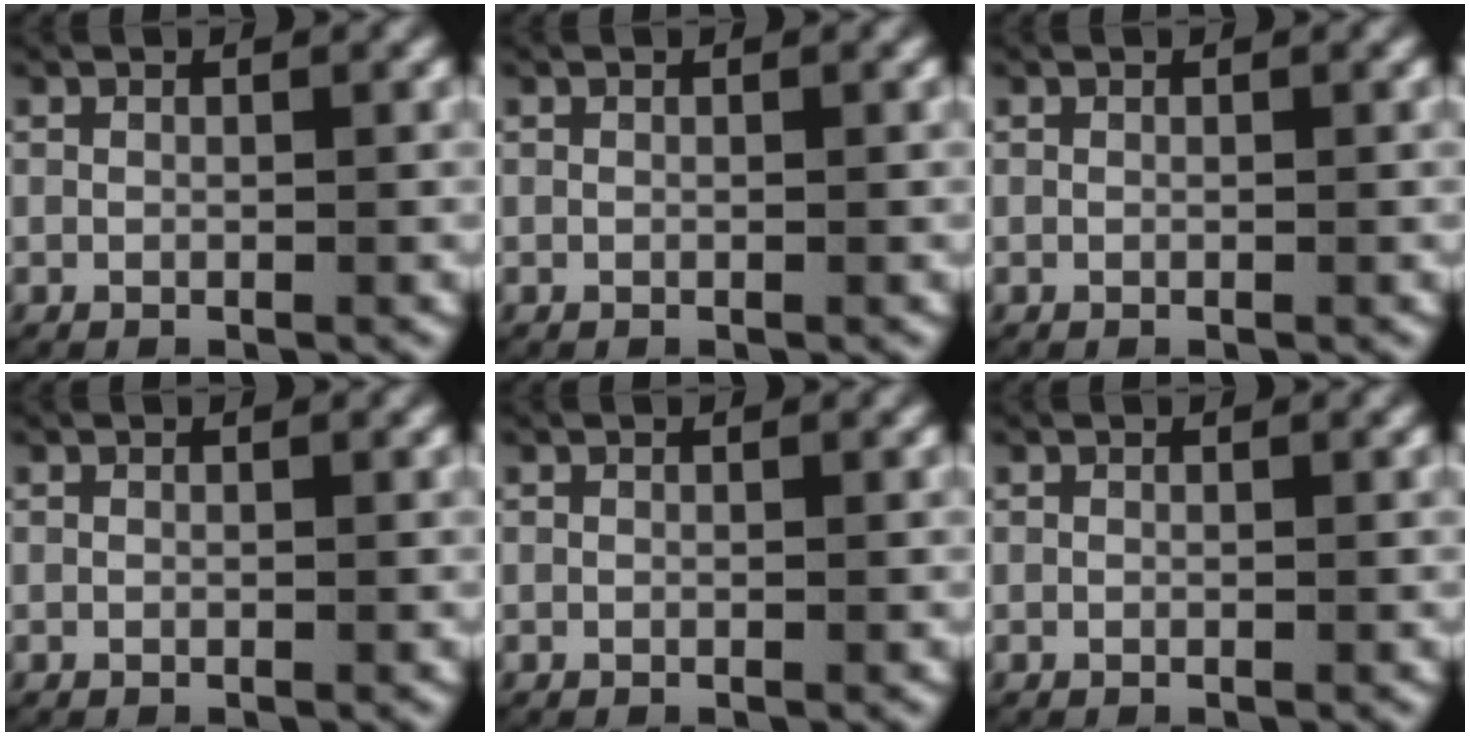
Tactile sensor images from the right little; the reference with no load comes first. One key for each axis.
{"total": 0.0}
{"total": 0.0}
{"total": 0.0}
{"total": 0.0}
{"total": 0.0}